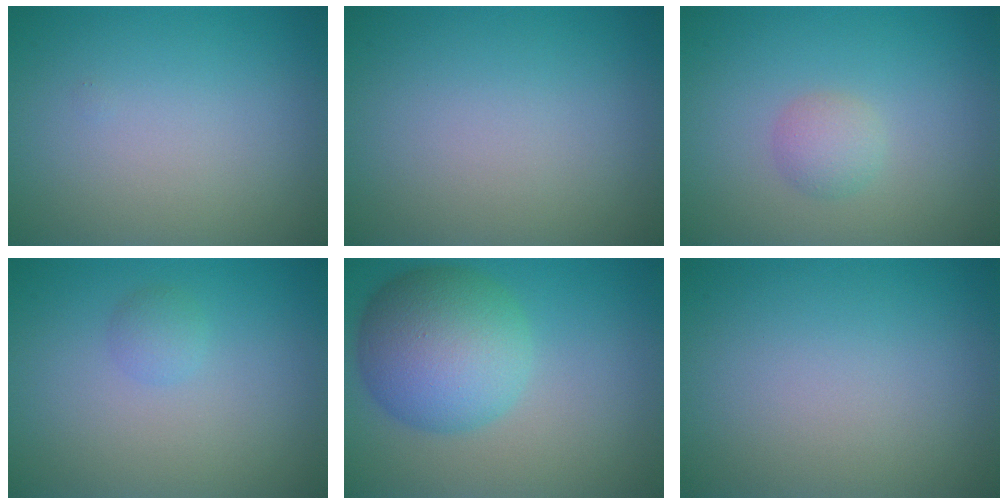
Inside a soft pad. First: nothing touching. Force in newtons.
{"total": 0.0}
{"total": 1.7, "press": 1.7, "slide": 0.1}
{"total": 1.1, "press": 1.1, "slide": 0.1}
{"total": 8.1, "press": 8.1, "slide": 0.1}
{"total": 0.0}